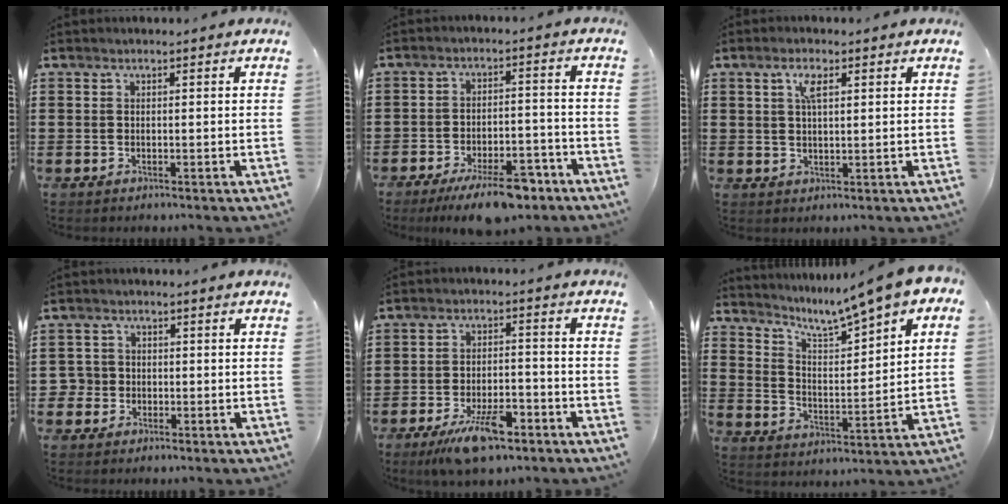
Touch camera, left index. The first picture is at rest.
{"total": 9.0, "force": [-6.6, 2.5, 5.6], "torque": [-0.082, 0.016, -0.112]}
{"total": 3.2, "force": [1.4, 1.1, 2.6], "torque": [-0.059, 0.006, 0.022]}
{"total": 2.5, "force": [-0.6, 2.4, 0.2], "torque": [-0.032, -0.002, -0.023]}
{"total": 8.9, "force": [-5.9, 2.9, 6.1], "torque": [-0.114, 0.005, -0.104]}
{"total": 7.3, "force": [6.5, -0.2, 3.3], "torque": [-0.083, -0.042, 0.103]}